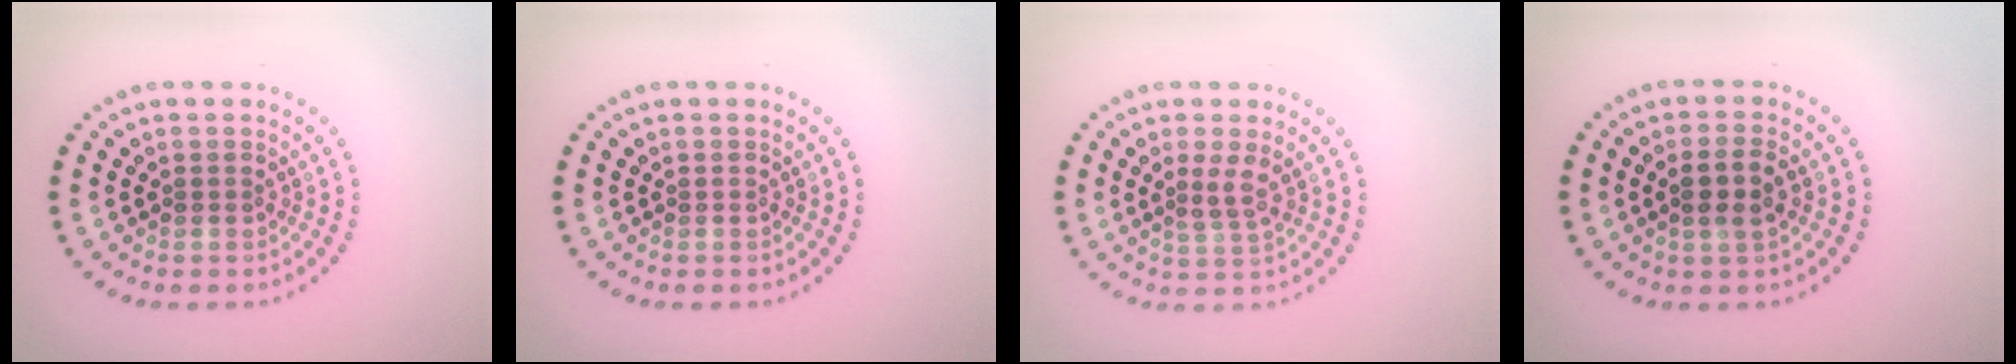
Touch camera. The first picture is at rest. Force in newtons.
{"total": 0.0}
{"total": 1.9, "press": 1.4, "slide": 1.3}
{"total": 2.5, "press": 2.3, "slide": 0.9}